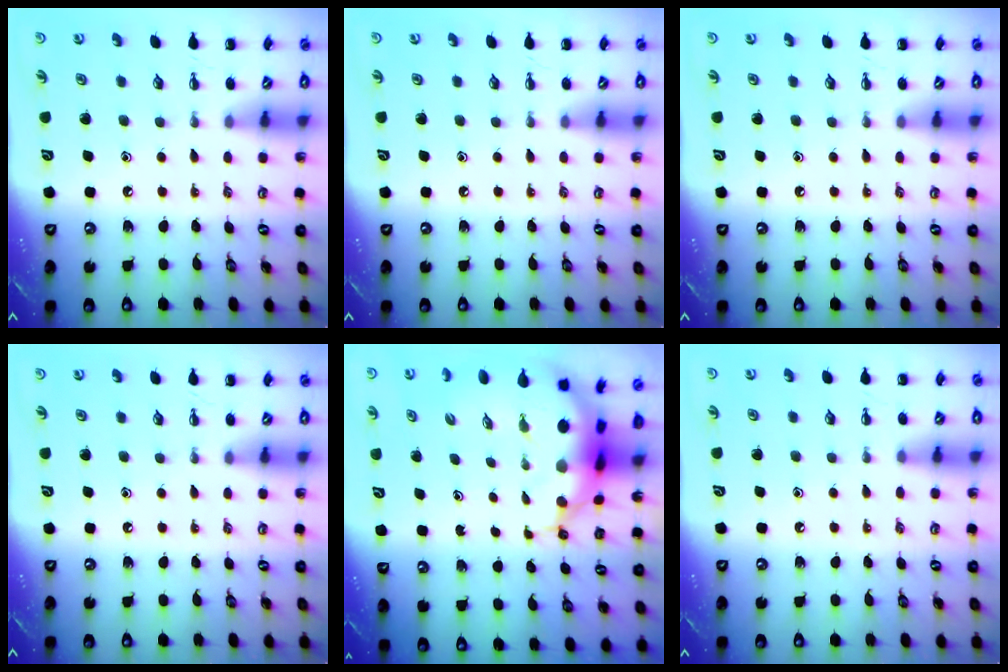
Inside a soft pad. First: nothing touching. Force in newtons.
{"total": 0.0}
{"total": 0.0}
{"total": 0.0}
{"total": 10.8, "press": 10.4, "slide": 2.8}
{"total": 4.8, "press": 4.6, "slide": 1.6}